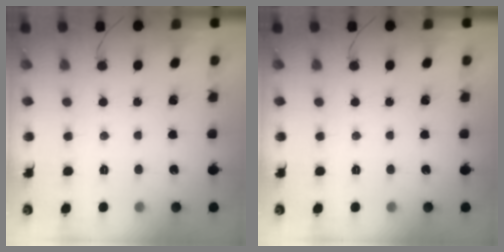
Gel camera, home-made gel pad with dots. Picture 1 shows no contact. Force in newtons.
{"total": 0.0}